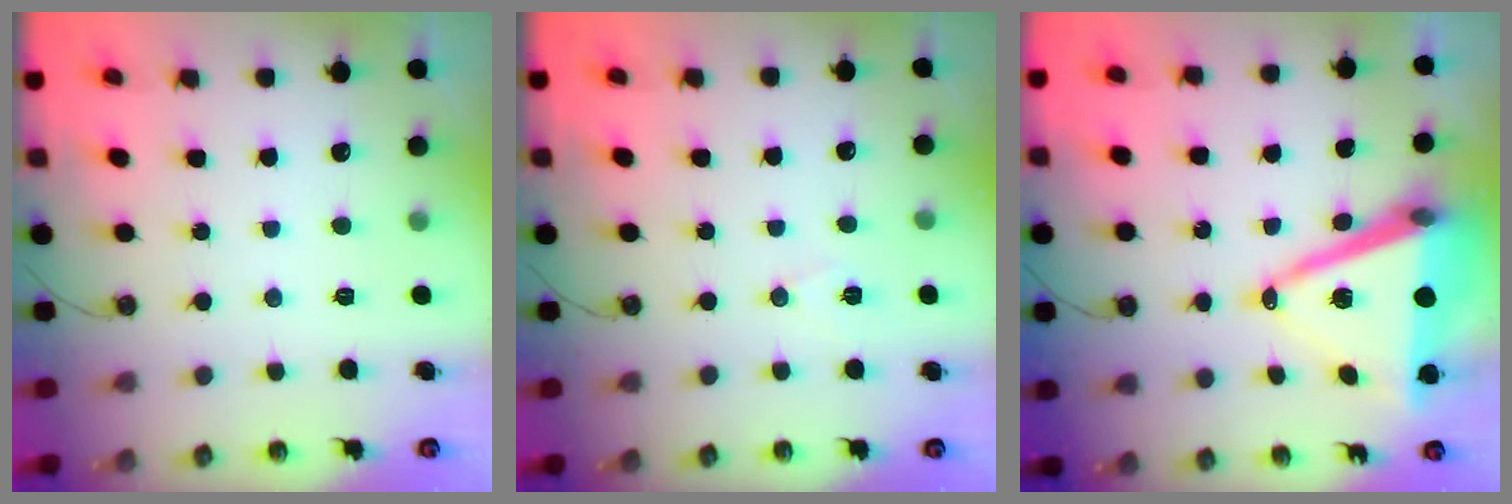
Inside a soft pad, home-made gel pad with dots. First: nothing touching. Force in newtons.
{"total": 6.1, "press": 4.2, "slide": 4.4}
{"total": 15.6, "press": 15.1, "slide": 3.9}